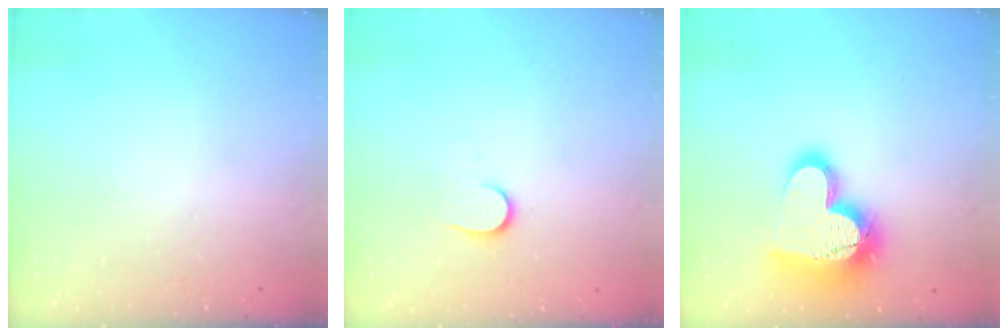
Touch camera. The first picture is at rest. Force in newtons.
{"total": 5.4, "press": 5.4, "slide": 0.6}
{"total": 19.2, "press": 19.2, "slide": 1.5}